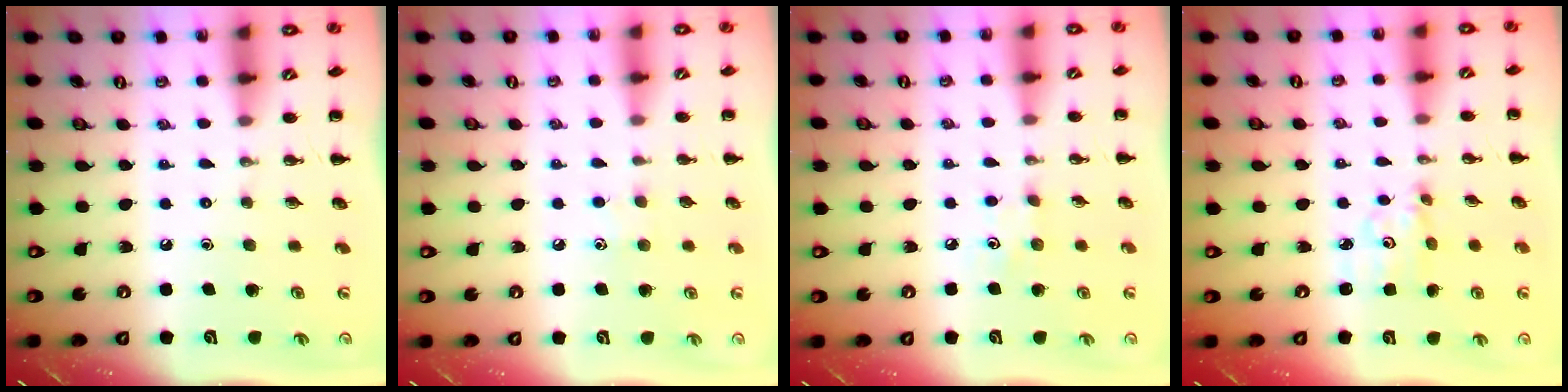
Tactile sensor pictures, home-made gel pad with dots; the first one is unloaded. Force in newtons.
{"total": 4.3, "press": 4.1, "slide": 1.3}
{"total": 4.5, "press": 4.3, "slide": 1.3}
{"total": 2.7, "press": 2.7, "slide": 0.3}